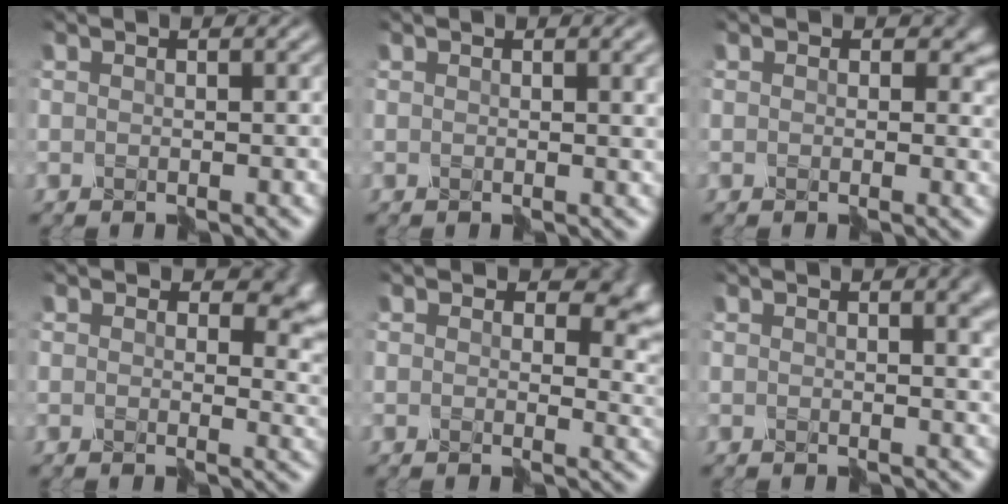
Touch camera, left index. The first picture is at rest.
{"total": 3.5, "force": [1.2, 1.4, 2.9], "torque": [-0.024, 0.003, 0.020]}
{"total": 2.3, "force": [0.3, 2.1, 1.0], "torque": [-0.006, 0.001, 0.000]}
{"total": 4.7, "force": [1.5, 3.3, 3.0], "torque": [-0.030, -0.005, 0.018]}
{"total": 5.3, "force": [1.7, 3.7, 3.4], "torque": [-0.033, -0.007, 0.021]}
{"total": 5.1, "force": [1.9, 2.5, 4.1], "torque": [-0.024, 0.005, 0.026]}